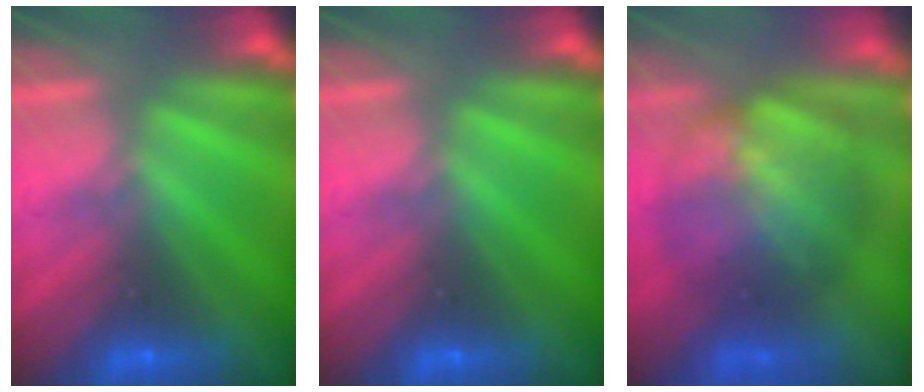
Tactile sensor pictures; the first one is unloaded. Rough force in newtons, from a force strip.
{"total": 0.0}
{"total": 8.9}